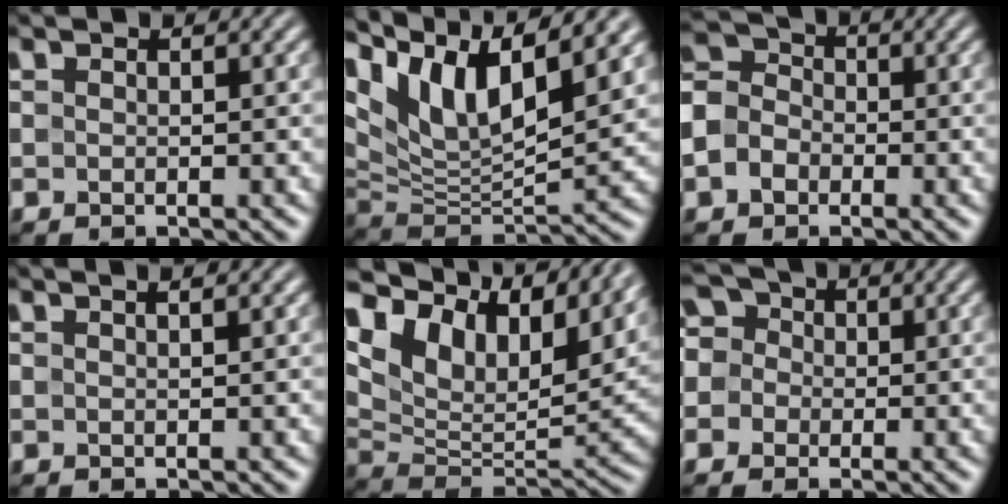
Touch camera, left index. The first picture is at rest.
{"total": 11.7, "force": [7.3, 4.1, 8.1], "torque": [-0.169, 0.016, 0.133]}
{"total": 5.3, "force": [-1.3, 4.4, 2.7], "torque": [-0.055, 0.010, -0.034]}
{"total": 2.3, "force": [1.3, 0.8, 1.8], "torque": [-0.012, 0.002, -0.003]}
{"total": 14.7, "force": [9.5, 7.1, 8.7], "torque": [-0.179, 0.055, 0.168]}
{"total": 7.5, "force": [0.2, 6.7, 3.4], "torque": [-0.062, 0.044, -0.050]}